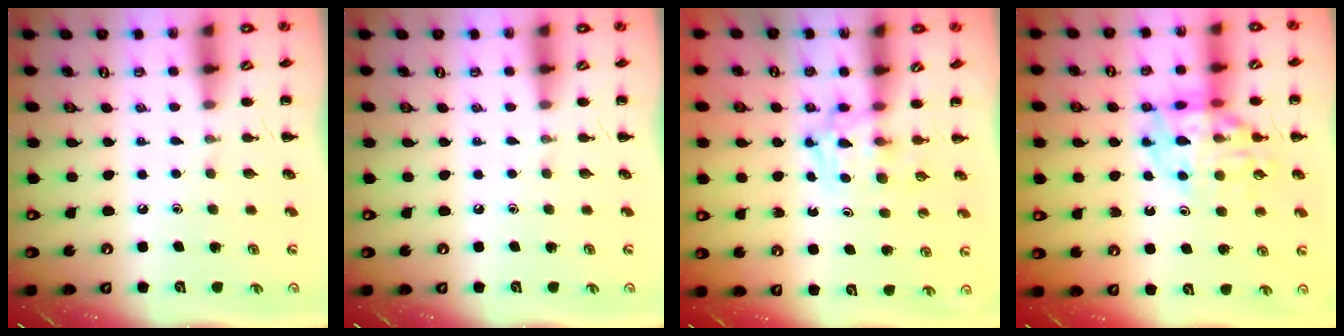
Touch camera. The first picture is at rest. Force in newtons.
{"total": 0.0}
{"total": 4.0, "press": 4.0, "slide": 0.3}
{"total": 15.2, "press": 15.0, "slide": 2.6}